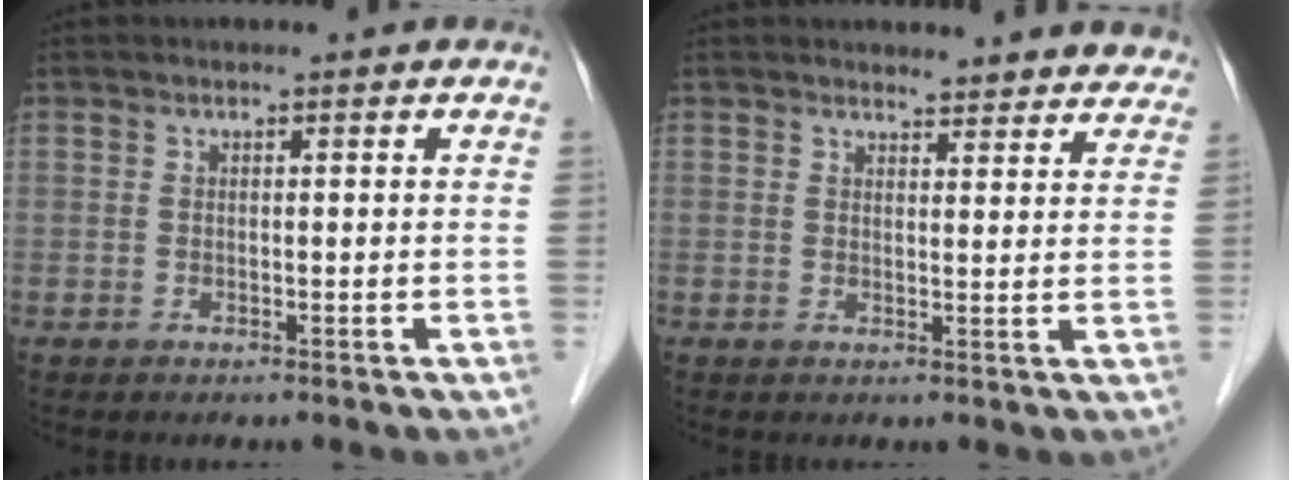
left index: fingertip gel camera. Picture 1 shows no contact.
{"total": 8.7, "force": [8.3, 2.3, 0.5], "torque": [0.035, -0.006, 0.065]}